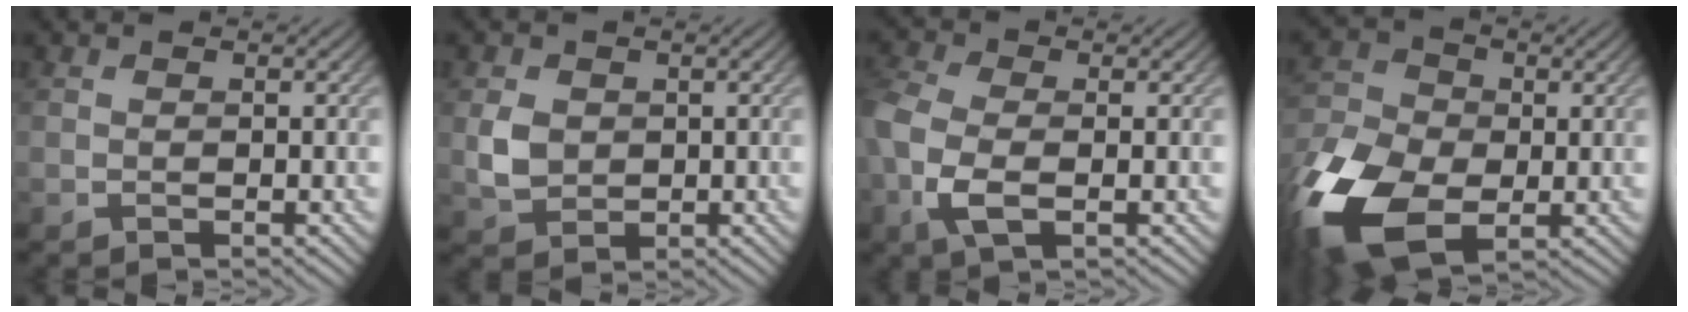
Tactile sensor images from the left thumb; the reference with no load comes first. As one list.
[{"total": 3.6, "force": [0.4, 3.1, 1.9], "torque": [-0.050, -0.003, 0.008]}, {"total": 6.3, "force": [-1.6, 3.4, 5.0], "torque": [-0.137, -0.001, -0.041]}, {"total": 14.5, "force": [-5.1, 9.0, 10.0], "torque": [-0.251, -0.035, -0.101]}]